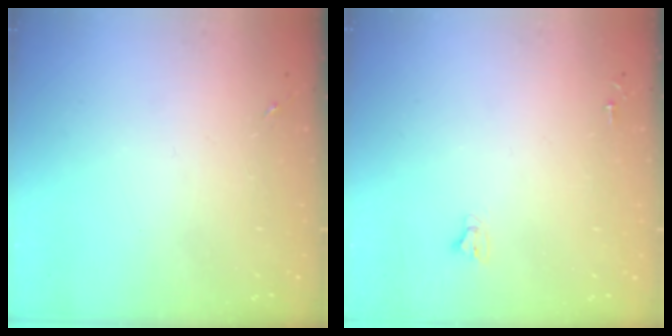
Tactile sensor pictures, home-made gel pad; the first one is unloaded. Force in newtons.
{"total": 2.0, "press": 2.0, "slide": 0.2}